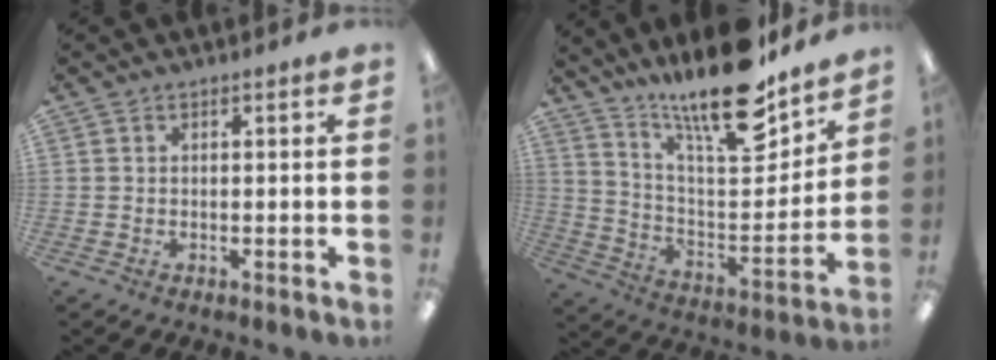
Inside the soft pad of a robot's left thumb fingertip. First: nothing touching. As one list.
[{"total": 20.6, "force": [16.6, 4.8, 11.3], "torque": [-0.189, -0.125, 0.278]}]